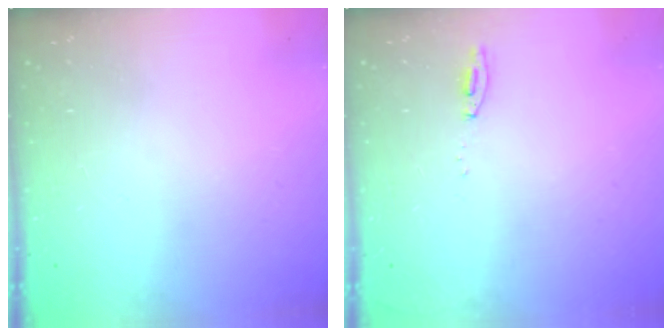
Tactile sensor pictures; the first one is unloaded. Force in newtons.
{"total": 4.6, "press": 4.6, "slide": 0.5}